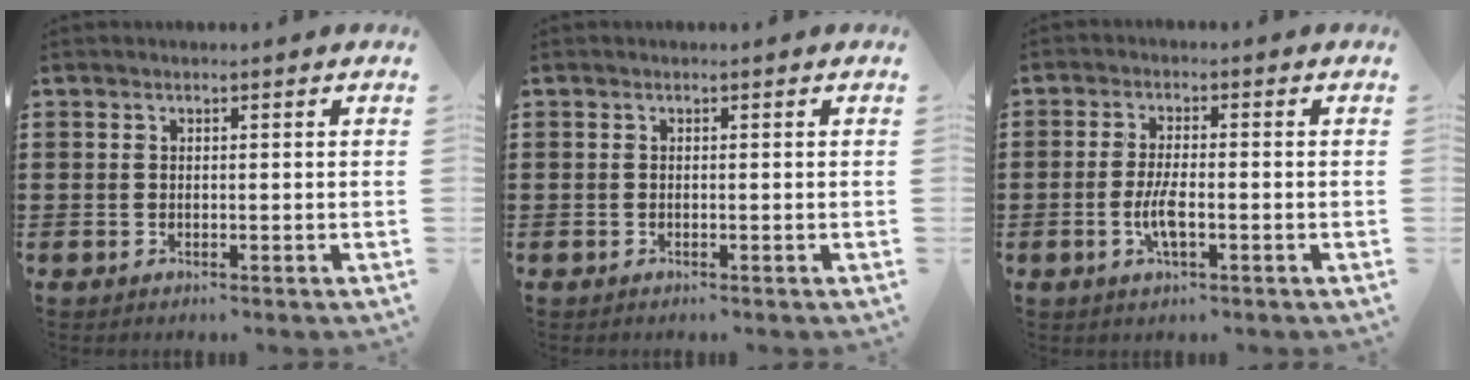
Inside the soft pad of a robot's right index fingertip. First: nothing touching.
{"total": 0.0}
{"total": 4.2, "force": [-1.1, 1.0, 3.9], "torque": [-0.090, -0.008, -0.025]}